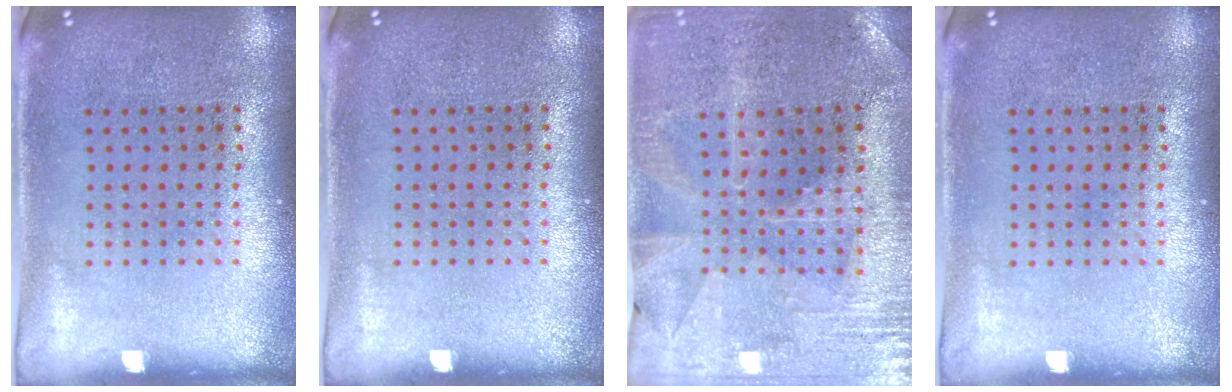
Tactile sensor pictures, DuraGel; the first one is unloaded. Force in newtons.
{"total": 0.0}
{"total": 1.0, "press": 1.0, "slide": 0.3}
{"total": 0.0}